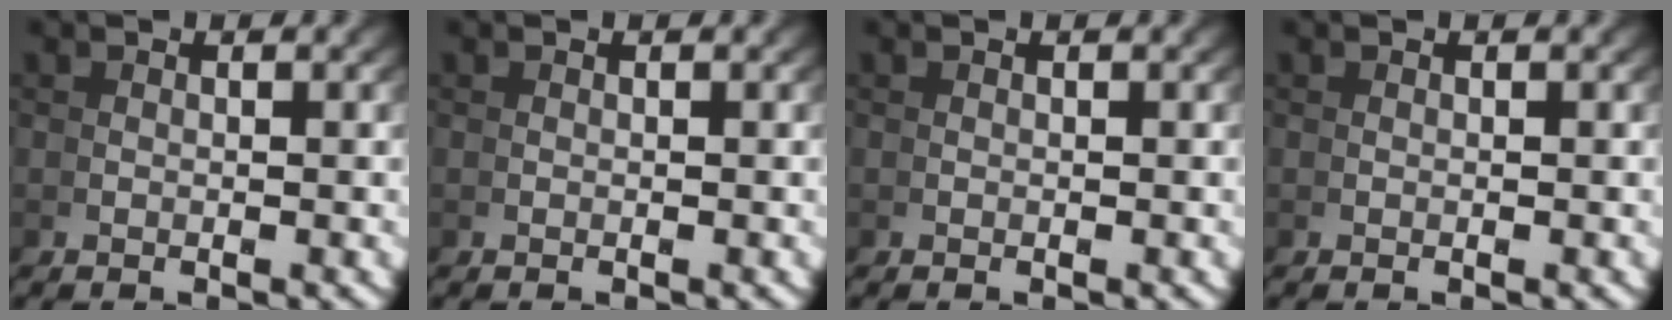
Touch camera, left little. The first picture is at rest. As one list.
[{"total": 0.0}, {"total": 0.0}, {"total": 0.0}]